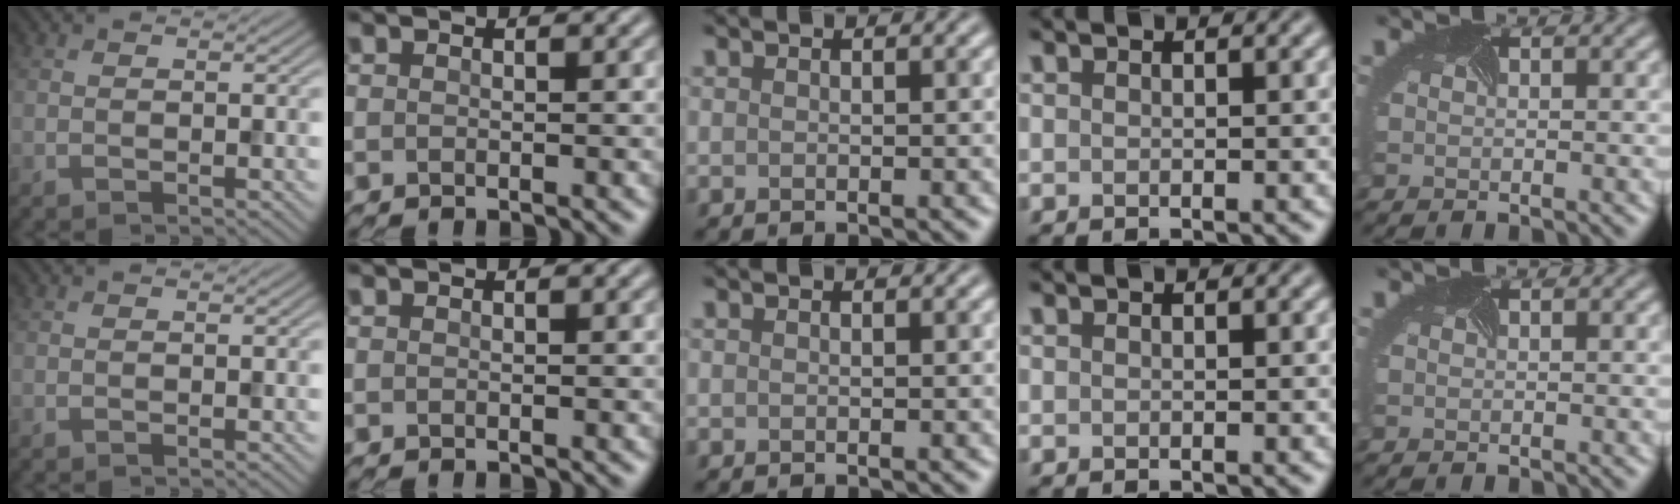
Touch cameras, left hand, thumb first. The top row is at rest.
{}